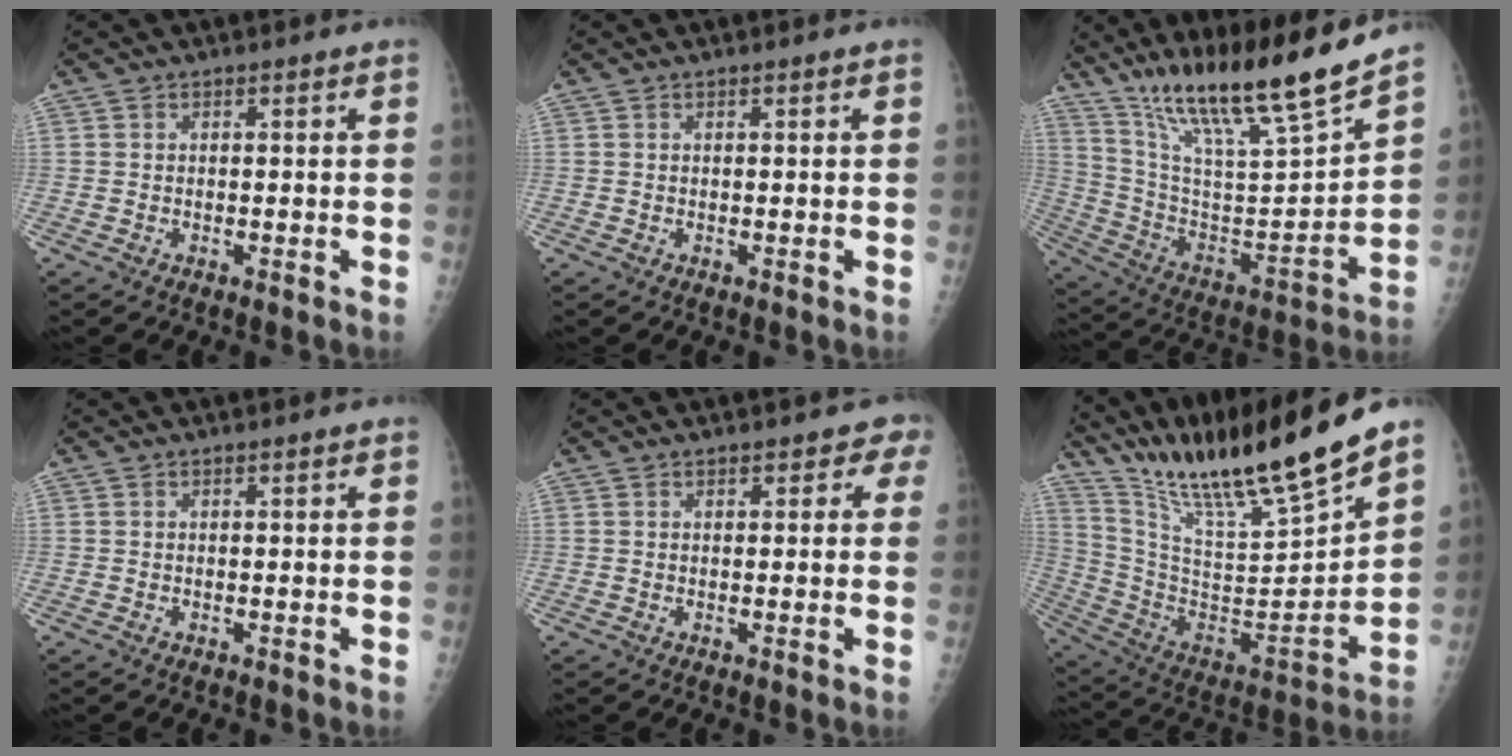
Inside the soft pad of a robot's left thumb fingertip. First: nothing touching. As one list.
[{"total": 0.0}, {"total": 23.5, "force": [18.3, 1.8, 14.7], "torque": [-0.226, -0.079, 0.326]}, {"total": 0.0}, {"total": 2.6, "force": [1.6, 1.6, 1.3], "torque": [0.016, -0.001, 0.012]}, {"total": 25.2, "force": [21.1, 1.8, 13.6], "torque": [-0.215, -0.115, 0.370]}]